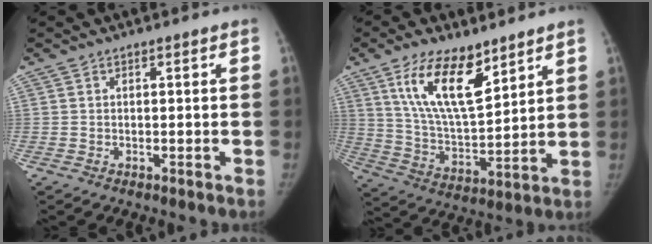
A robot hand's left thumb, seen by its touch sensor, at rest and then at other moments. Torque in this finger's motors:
{"motor_torque": [0.55, 0.31, 1.84, -0.93, 0.54]}